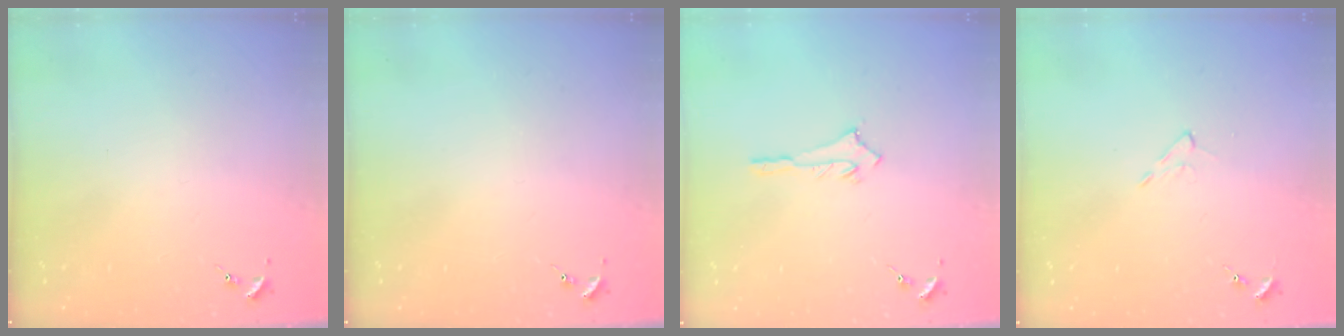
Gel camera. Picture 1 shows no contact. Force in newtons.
{"total": 0.0}
{"total": 2.9, "press": 2.9, "slide": 0.2}
{"total": 4.3, "press": 4.3, "slide": 0.7}